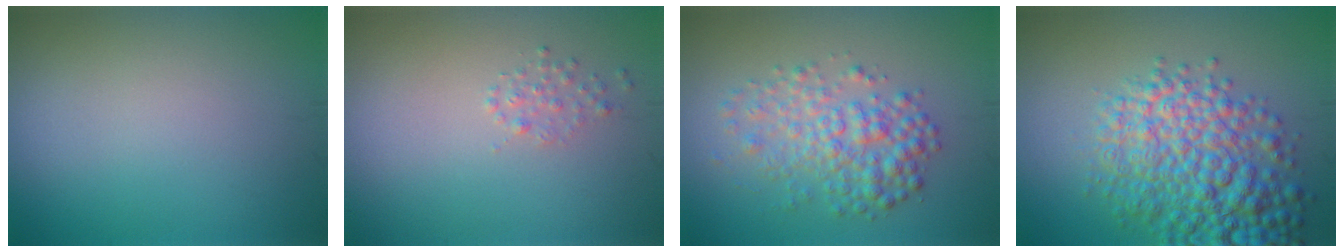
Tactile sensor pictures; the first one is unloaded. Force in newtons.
{"total": 1.0, "press": 1.0, "slide": 0.1}
{"total": 4.3, "press": 4.3, "slide": 0.1}
{"total": 8.2, "press": 8.2, "slide": 0.3}